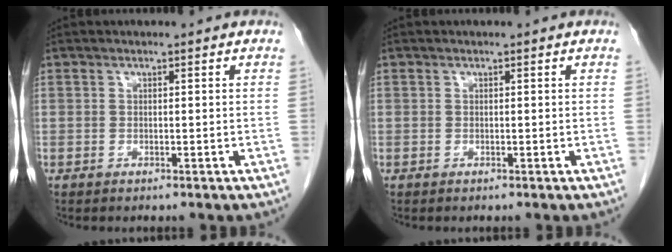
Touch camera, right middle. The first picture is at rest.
{"total": 0.0}